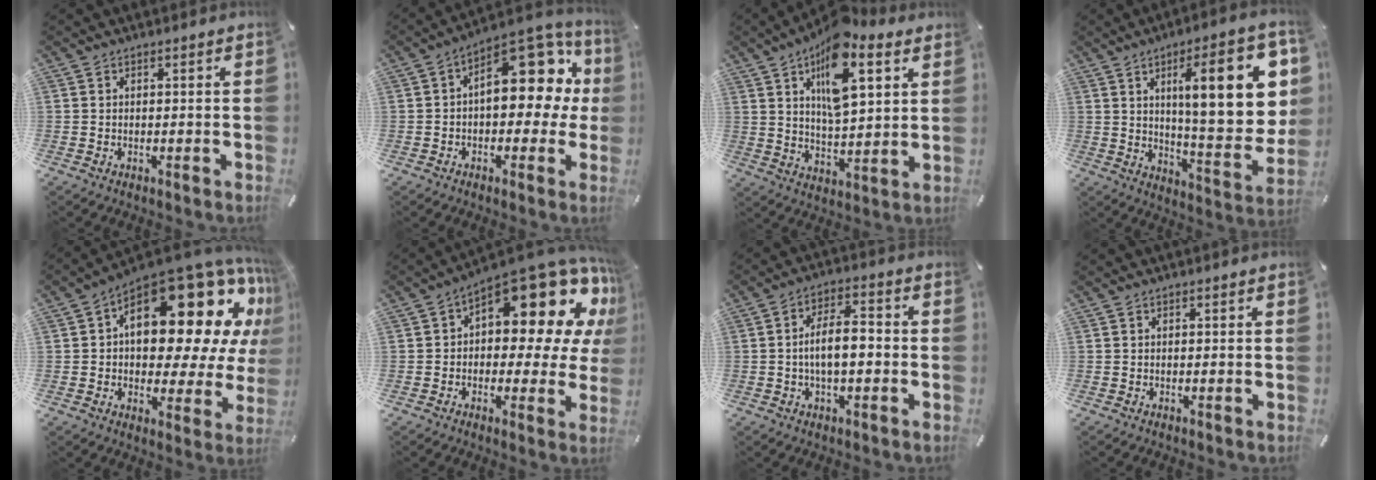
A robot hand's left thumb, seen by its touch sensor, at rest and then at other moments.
{"total": 18.1, "force": [5.6, 10.2, 13.9], "torque": [-0.172, -0.040, 0.095]}
{"total": 15.9, "force": [8.4, 6.9, 11.6], "torque": [-0.180, -0.026, 0.140]}
{"total": 23.8, "force": [7.6, 7.9, 21.1], "torque": [-0.294, -0.038, 0.107]}
{"total": 25.4, "force": [9.7, 12.9, 19.6], "torque": [-0.257, -0.084, 0.164]}
{"total": 17.4, "force": [9.6, 8.2, 11.9], "torque": [-0.145, -0.093, 0.155]}
{"total": 7.6, "force": [-1.1, 3.5, 6.6], "torque": [-0.115, 0.014, -0.022]}
{"total": 0.0}